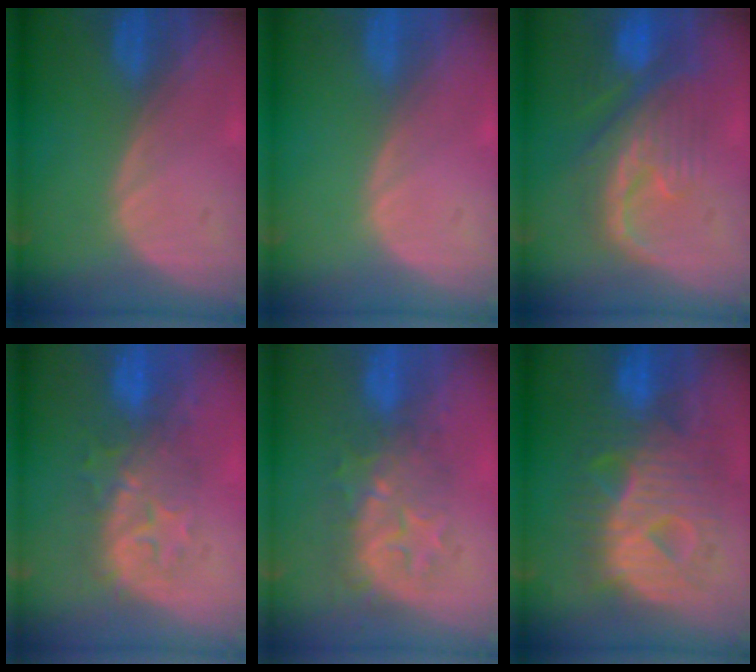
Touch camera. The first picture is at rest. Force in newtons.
{"total": 0.0}
{"total": 10.3, "press": 9.1, "slide": 4.7}
{"total": 7.9, "press": 7.7, "slide": 1.7}
{"total": 8.8, "press": 7.9, "slide": 4.0}
{"total": 12.4, "press": 12.4, "slide": 1.4}